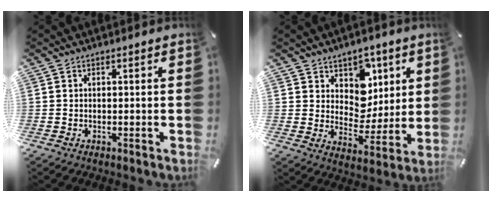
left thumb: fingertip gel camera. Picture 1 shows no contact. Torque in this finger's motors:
{"motor_torque": [1.23, 1.44, 0.50, -0.93, 0.10]}